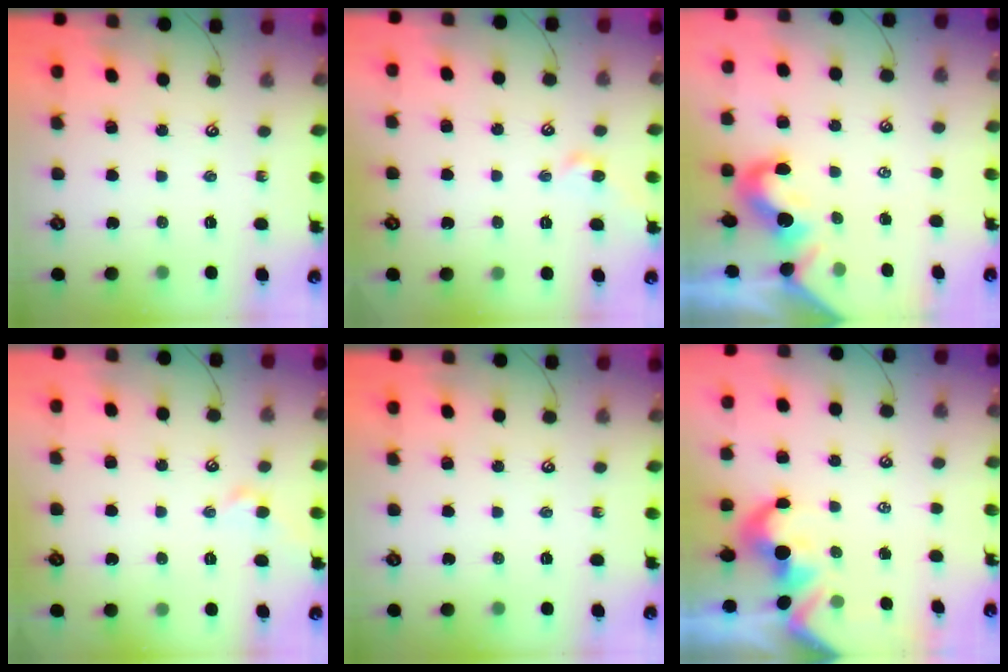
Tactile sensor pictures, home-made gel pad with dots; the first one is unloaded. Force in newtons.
{"total": 2.2, "press": 2.2, "slide": 0.1}
{"total": 1.4, "press": 1.2, "slide": 0.7}
{"total": 0.8, "press": 0.7, "slide": 0.4}
{"total": 0.0}
{"total": 1.8, "press": 1.5, "slide": 1.0}